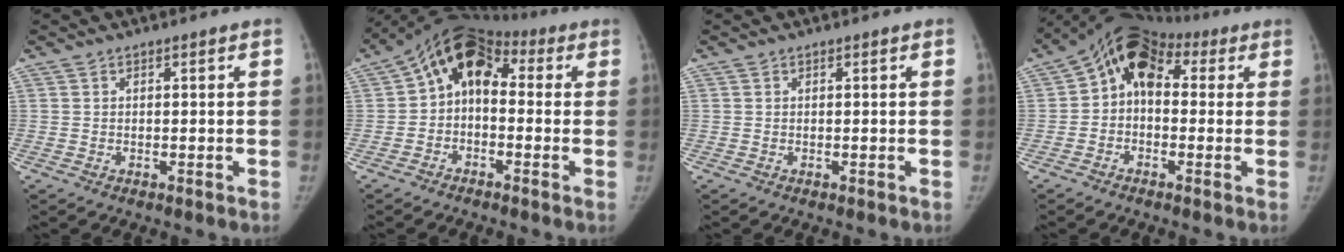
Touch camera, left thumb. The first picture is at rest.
{"total": 10.5, "force": [0.7, 7.4, 7.4], "torque": [-0.098, 0.045, -0.008]}
{"total": 0.0}
{"total": 10.8, "force": [1.8, 7.8, 7.3], "torque": [-0.087, 0.039, 0.011]}